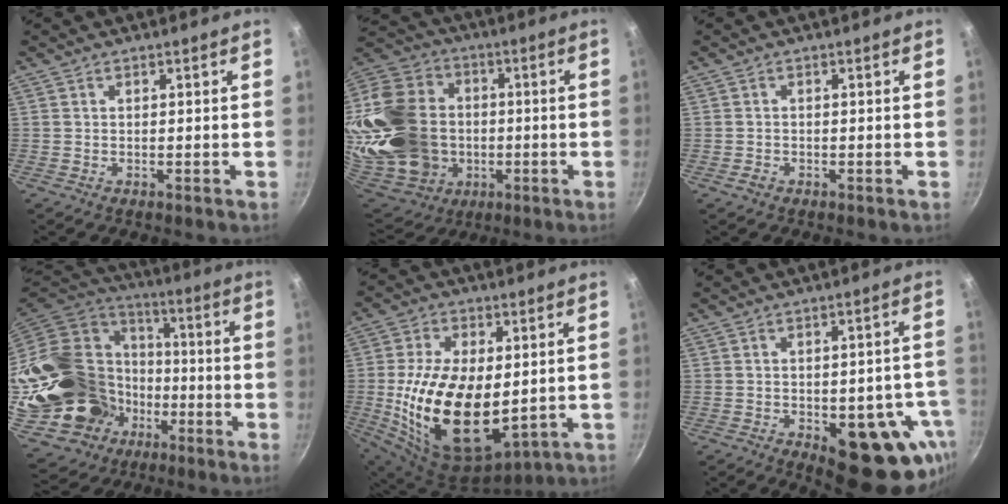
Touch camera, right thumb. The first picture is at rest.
{"total": 31.6, "force": [-1.5, 25.4, 18.7], "torque": [-0.402, 0.037, -0.002]}
{"total": 1.3, "force": [-0.8, 0.9, 0.4], "torque": [-0.005, 0.006, -0.012]}
{"total": 28.8, "force": [-6.2, 23.6, 15.4], "torque": [-0.254, 0.055, -0.076]}
{"total": 21.3, "force": [-0.4, 12.4, 17.3], "torque": [-0.312, -0.017, 0.009]}
{"total": 18.8, "force": [-7.2, 8.5, 15.1], "torque": [-0.124, 0.009, -0.083]}